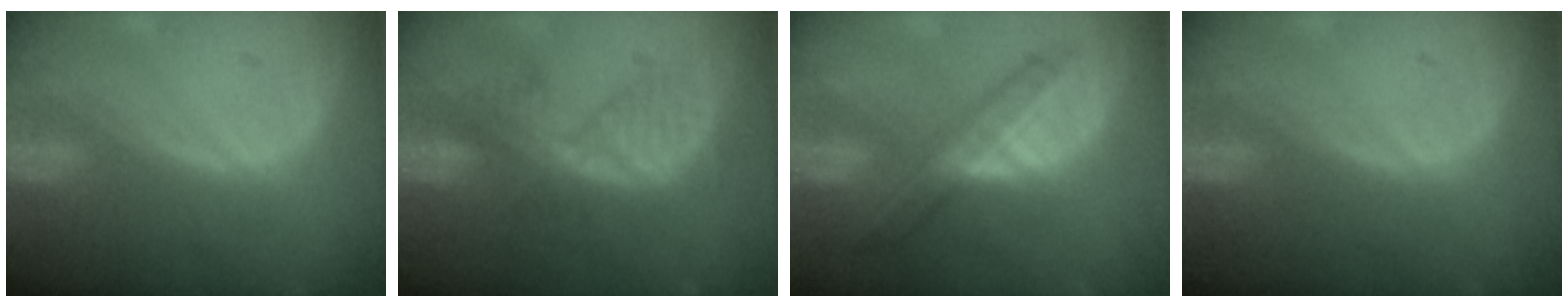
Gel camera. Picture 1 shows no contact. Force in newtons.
{"total": 6.0, "press": 5.9, "slide": 0.6}
{"total": 6.9, "press": 6.4, "slide": 2.5}
{"total": 0.0}